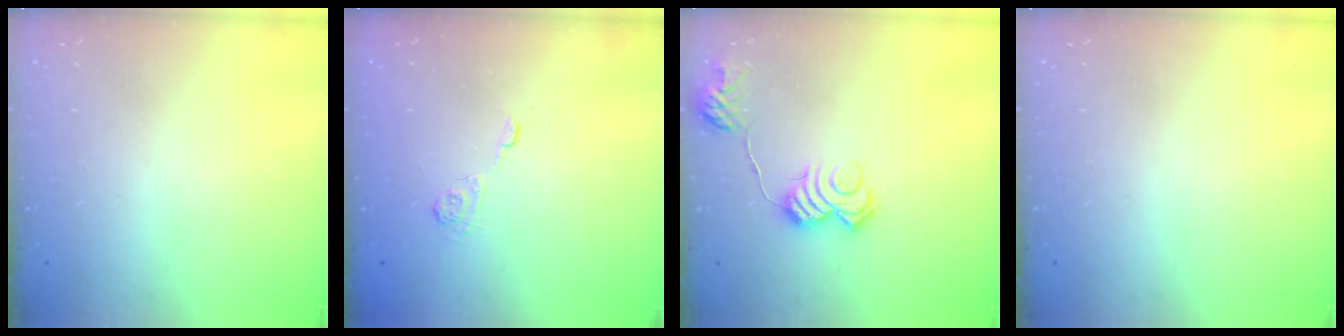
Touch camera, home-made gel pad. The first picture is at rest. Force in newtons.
{"total": 3.0, "press": 2.6, "slide": 1.4}
{"total": 11.9, "press": 11.9, "slide": 0.2}
{"total": 0.0}